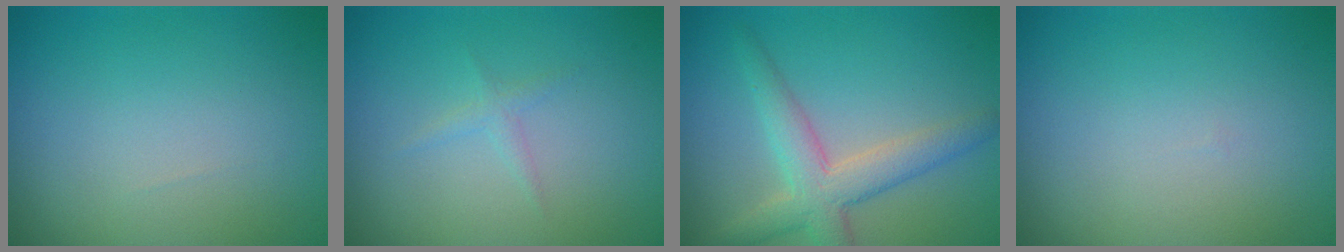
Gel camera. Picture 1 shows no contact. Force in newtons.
{"total": 0.9, "press": 0.9, "slide": 0.1}
{"total": 4.4, "press": 4.4, "slide": 0.3}
{"total": 0.0}